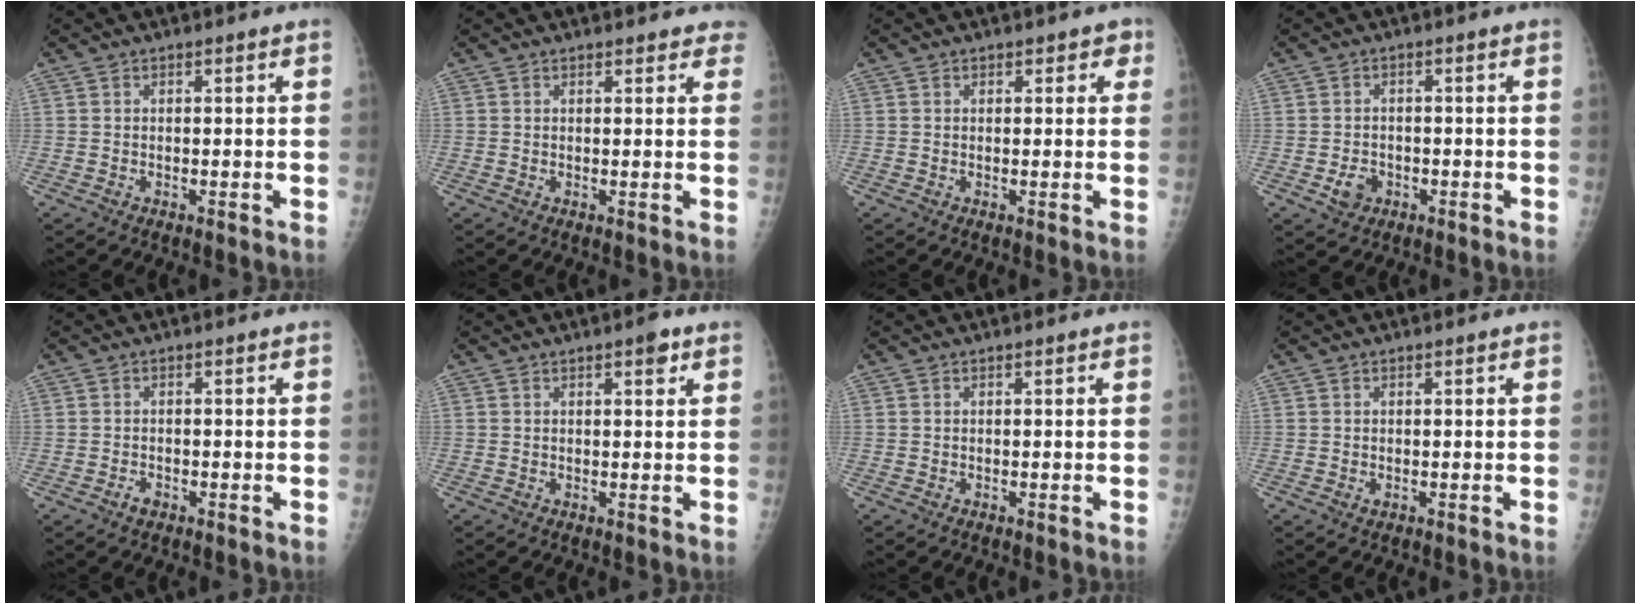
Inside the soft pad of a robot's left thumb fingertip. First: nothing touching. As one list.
[{"total": 3.8, "force": [3.4, 1.6, 0.5], "torque": [0.031, -0.011, 0.022]}, {"total": 2.2, "force": [1.2, 1.6, 1.0], "torque": [0.017, -0.001, 0.008]}, {"total": 3.4, "force": [-1.2, 2.8, 1.5], "torque": [-0.016, 0.004, -0.017]}, {"total": 1.4, "force": [-0.8, 0.9, 0.6], "torque": [-0.009, 0.002, -0.014]}, {"total": 2.4, "force": [1.4, 0.9, 1.7], "torque": [-0.016, -0.004, 0.016]}, {"total": 0.0}, {"total": 0.6, "force": [0.1, 0.5, 0.3], "torque": [-0.001, 0.000, 0.000]}]